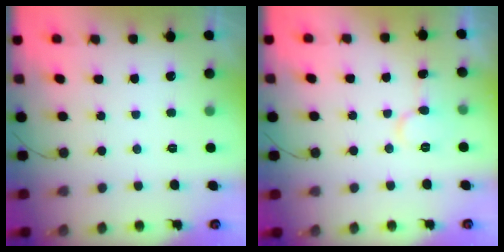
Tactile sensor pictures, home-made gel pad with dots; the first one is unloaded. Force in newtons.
{"total": 6.5, "press": 6.5, "slide": 0.5}